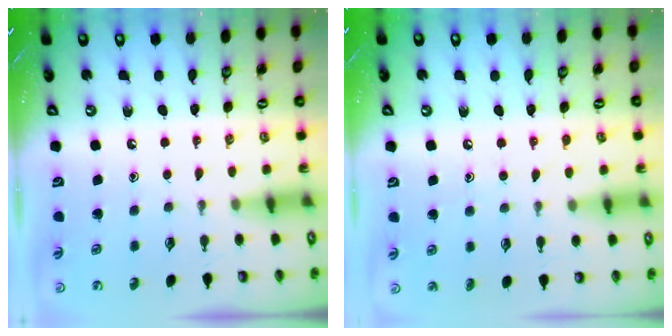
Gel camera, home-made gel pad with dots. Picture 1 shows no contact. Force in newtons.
{"total": 5.3, "press": 5.2, "slide": 0.6}